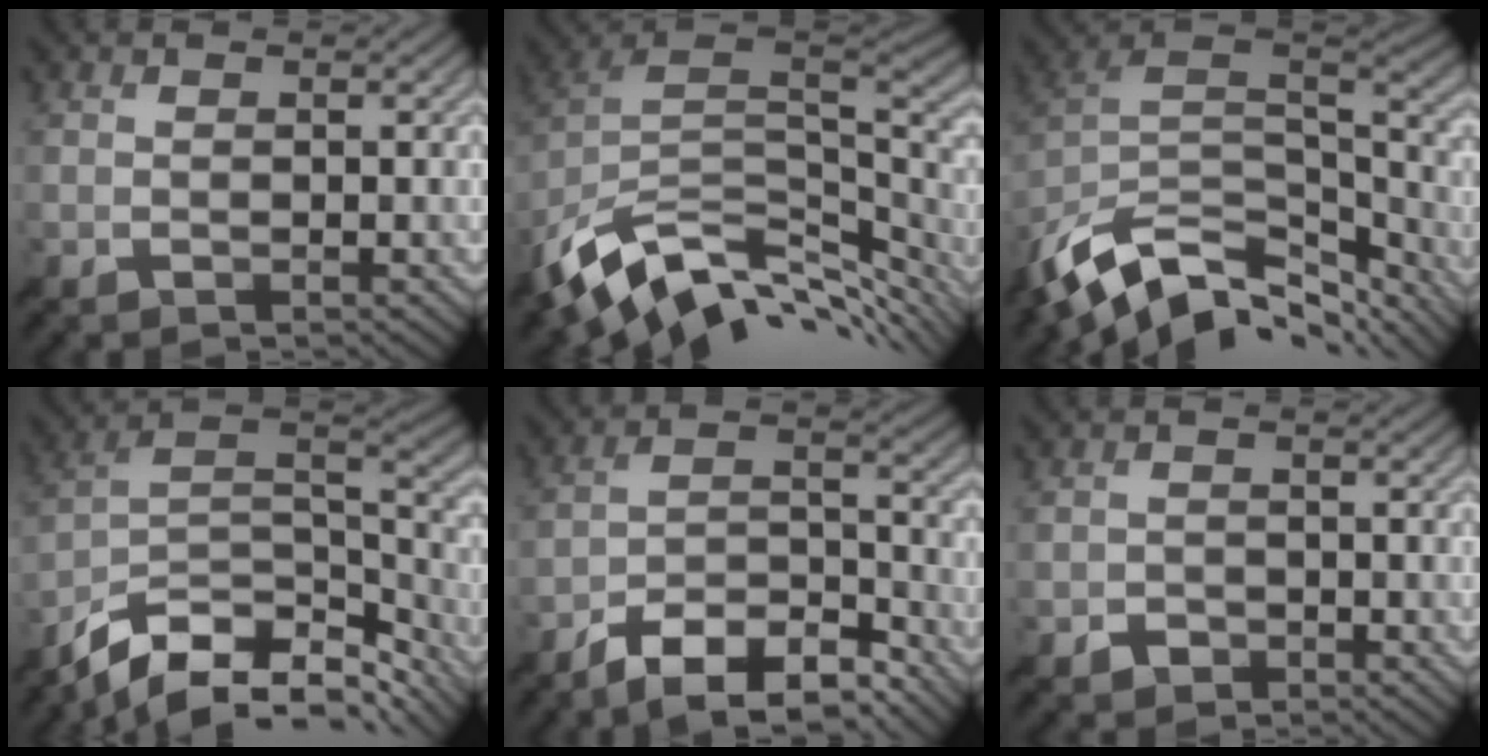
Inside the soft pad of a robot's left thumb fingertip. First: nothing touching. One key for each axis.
{"total": 14.1, "fx": -5.9, "fy": 7.8, "fz": 10.2, "tx": -0.230, "ty": -0.011, "tz": -0.107}
{"total": 14.6, "fx": -9.2, "fy": 6.8, "fz": 9.0, "tx": -0.221, "ty": -0.013, "tz": -0.151}
{"total": 14.7, "fx": -9.4, "fy": 6.9, "fz": 9.0, "tx": -0.210, "ty": -0.021, "tz": -0.148}
{"total": 11.2, "fx": -8.6, "fy": 3.7, "fz": 6.2, "tx": -0.098, "ty": 0.006, "tz": -0.166}
{"total": 1.6, "fx": -0.9, "fy": 1.3, "fz": 0.3, "tx": -0.001, "ty": 0.004, "tz": -0.022}